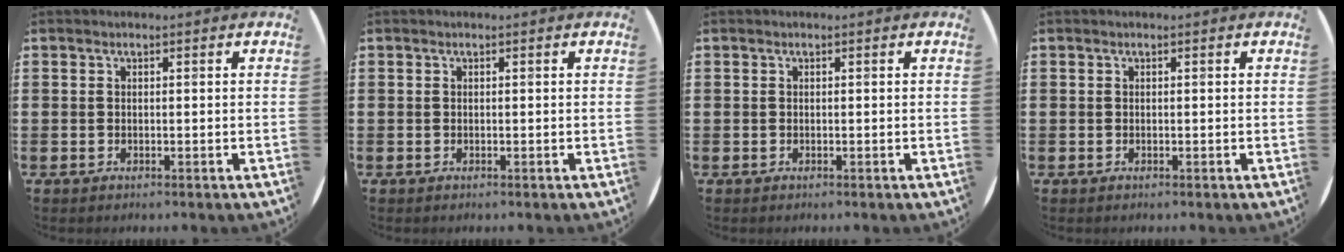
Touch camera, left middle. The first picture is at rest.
{"total": 0.0}
{"total": 0.0}
{"total": 0.0}